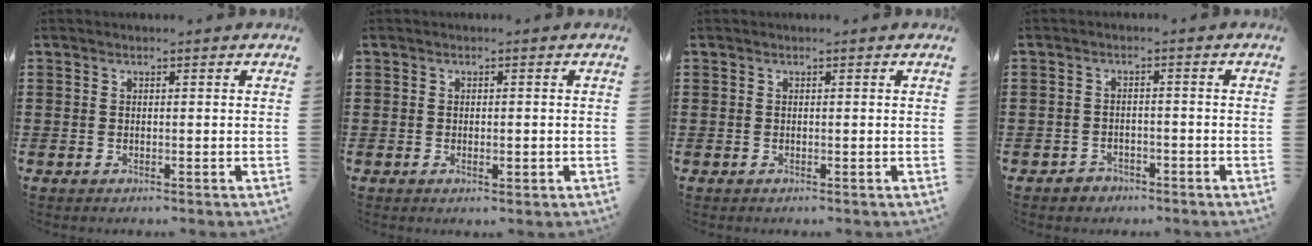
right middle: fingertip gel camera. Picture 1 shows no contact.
{"total": 1.1, "force": [-0.2, 0.5, 0.9], "torque": [-0.010, -0.004, -0.007]}
{"total": 0.0}
{"total": 1.9, "force": [-1.7, 0.9, 0.1], "torque": [-0.008, 0.004, -0.037]}